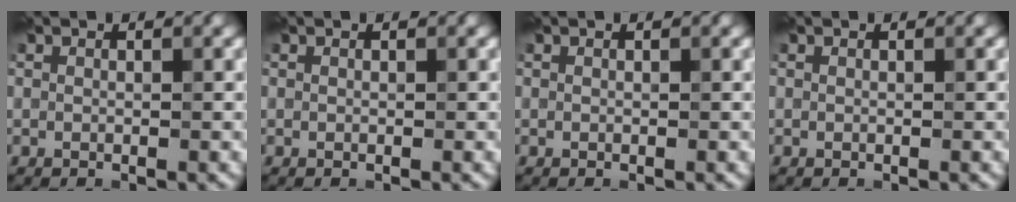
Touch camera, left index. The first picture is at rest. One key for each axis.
{"total": 0.0}
{"total": 0.0}
{"total": 0.0}